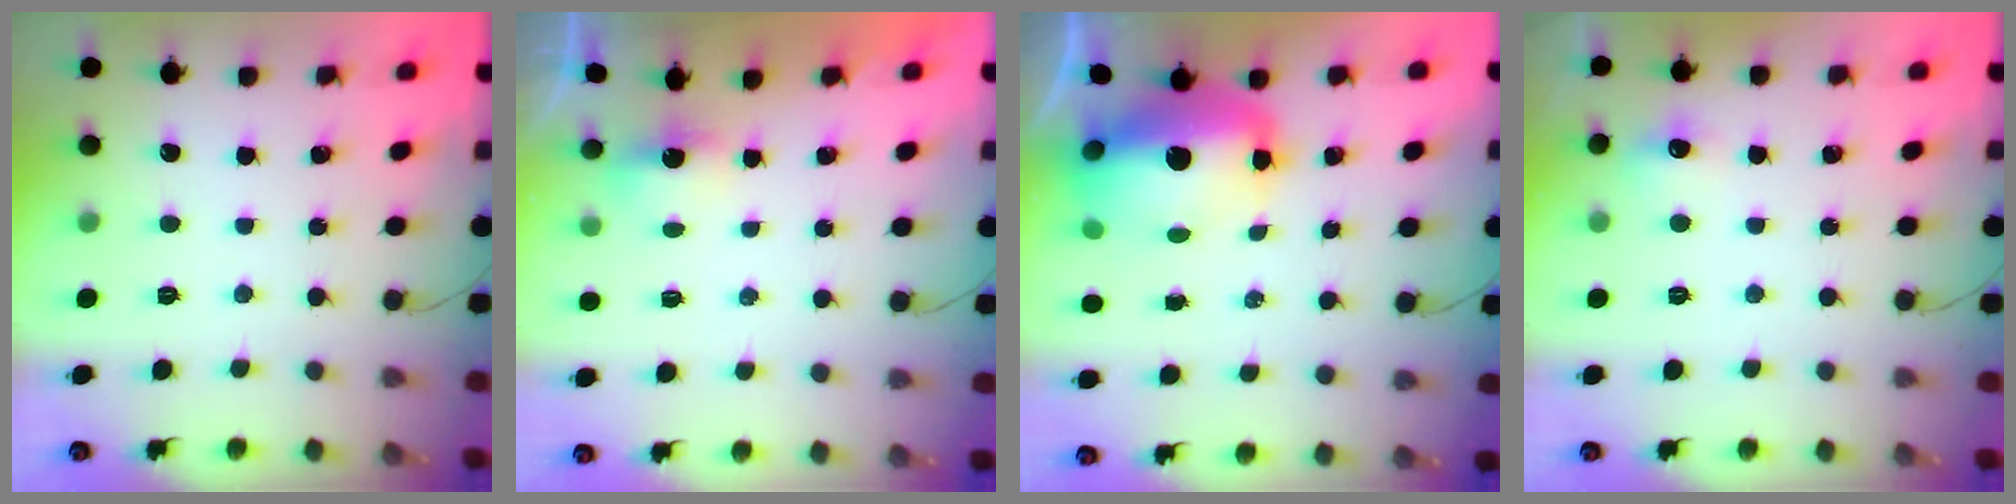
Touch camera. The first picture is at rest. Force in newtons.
{"total": 2.9, "press": 2.8, "slide": 0.8}
{"total": 15.6, "press": 15.2, "slide": 3.5}
{"total": 5.7, "press": 5.5, "slide": 1.3}